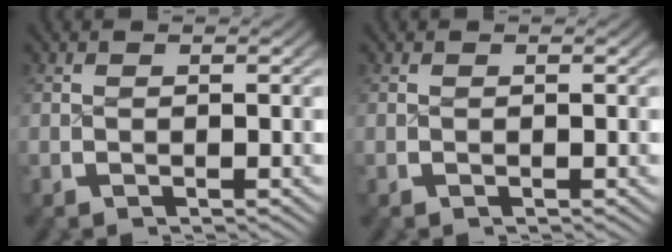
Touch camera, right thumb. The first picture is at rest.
{"total": 0.0}